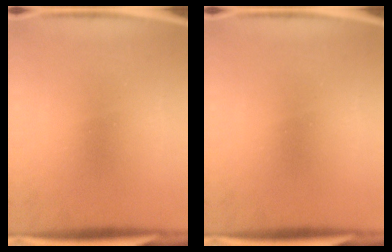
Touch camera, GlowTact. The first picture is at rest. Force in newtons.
{"total": 0.0}